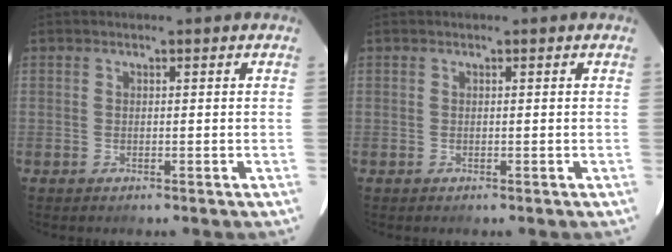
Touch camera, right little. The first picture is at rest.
{"total": 0.0}